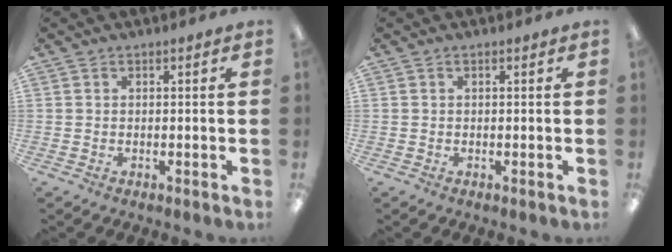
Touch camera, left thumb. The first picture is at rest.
{"total": 0.0}